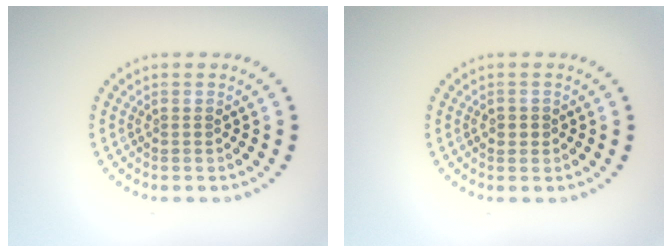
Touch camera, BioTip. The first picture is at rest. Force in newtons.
{"total": 1.2, "press": 1.1, "slide": 0.3}